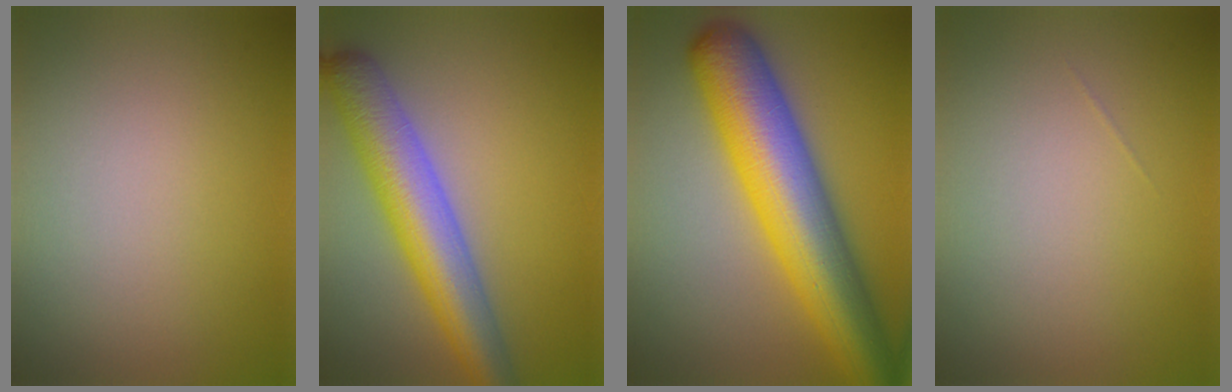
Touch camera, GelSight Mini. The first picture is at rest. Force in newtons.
{"total": 7.8, "press": 7.8, "slide": 0.3}
{"total": 12.3, "press": 12.3, "slide": 0.3}
{"total": 0.0}